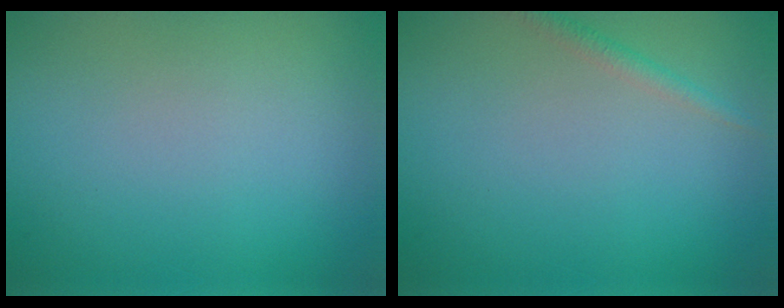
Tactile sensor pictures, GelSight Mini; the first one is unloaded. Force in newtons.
{"total": 1.2, "press": 1.2, "slide": 0.0}